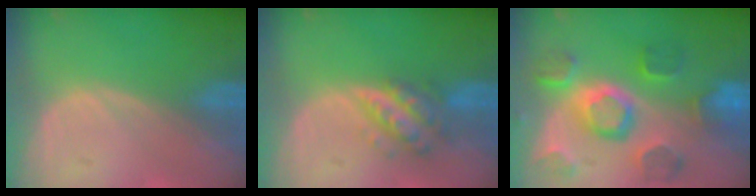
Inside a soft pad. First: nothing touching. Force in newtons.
{"total": 5.7, "press": 5.2, "slide": 2.3}
{"total": 11.4, "press": 10.1, "slide": 5.3}